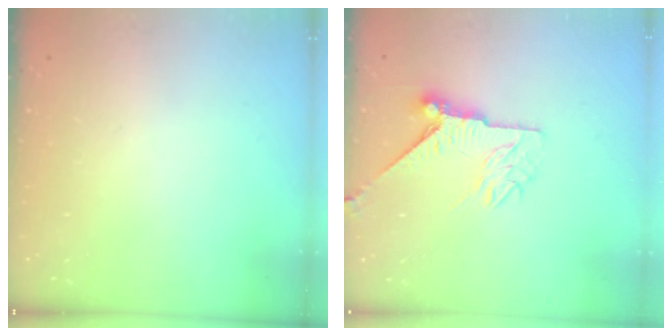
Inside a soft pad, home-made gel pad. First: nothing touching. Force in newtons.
{"total": 8.1, "press": 8.1, "slide": 0.5}